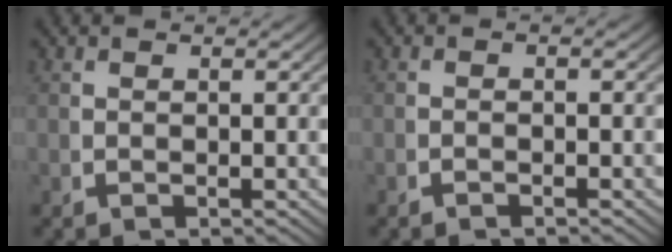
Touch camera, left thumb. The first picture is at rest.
{"total": 0.8, "force": [-0.8, 0.0, 0.3], "torque": [-0.001, 0.003, -0.018]}